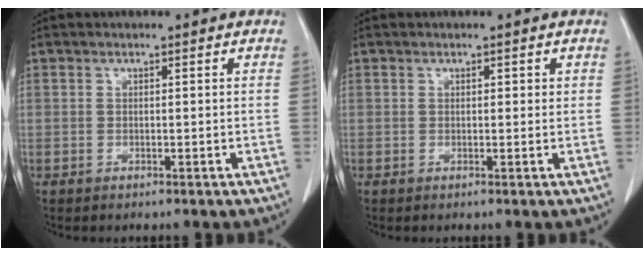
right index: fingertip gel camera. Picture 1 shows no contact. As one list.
[{"total": 0.9, "force": [0.4, 0.6, 0.6], "torque": [-0.002, 0.000, 0.003]}]